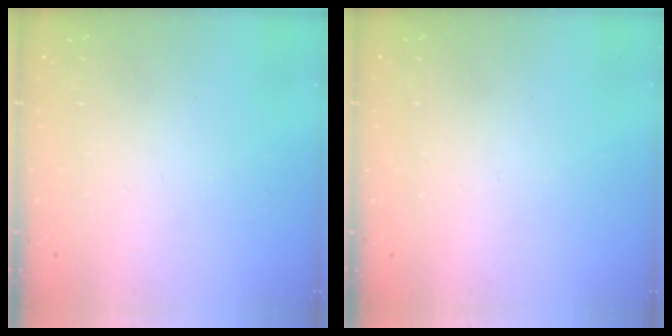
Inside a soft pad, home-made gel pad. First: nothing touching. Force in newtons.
{"total": 0.0}